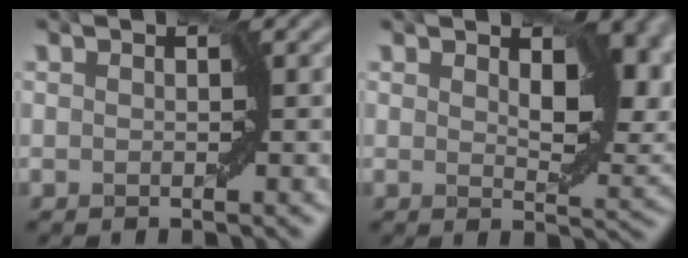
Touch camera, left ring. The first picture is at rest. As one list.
[{"total": 8.7, "force": [2.0, 4.4, 7.2], "torque": [-0.117, -0.005, 0.031]}]